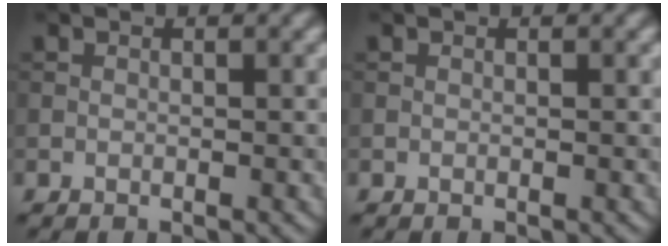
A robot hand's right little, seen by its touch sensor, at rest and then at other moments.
{"total": 0.0}